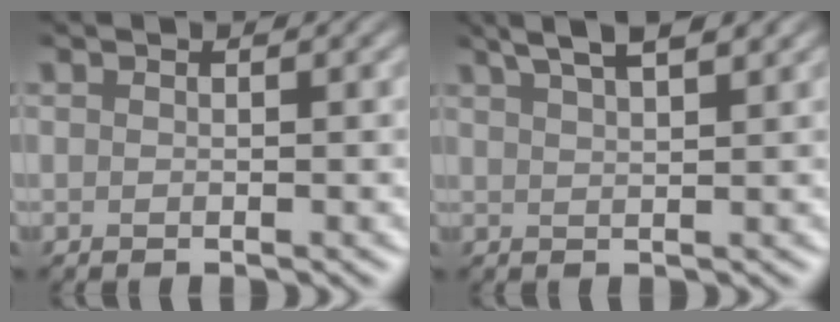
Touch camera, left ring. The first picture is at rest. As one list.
[{"total": 5.4, "force": [3.7, 1.7, 3.5], "torque": [-0.036, 0.027, 0.032]}]